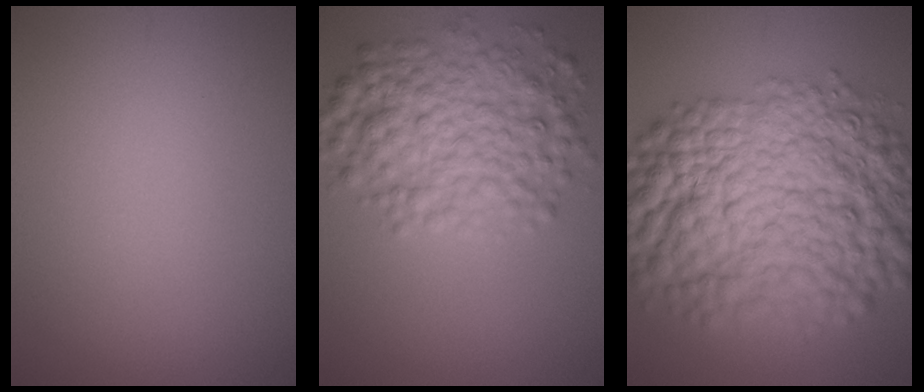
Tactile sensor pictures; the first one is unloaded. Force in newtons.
{"total": 6.5, "press": 6.5, "slide": 0.0}
{"total": 14.3, "press": 14.3, "slide": 0.3}